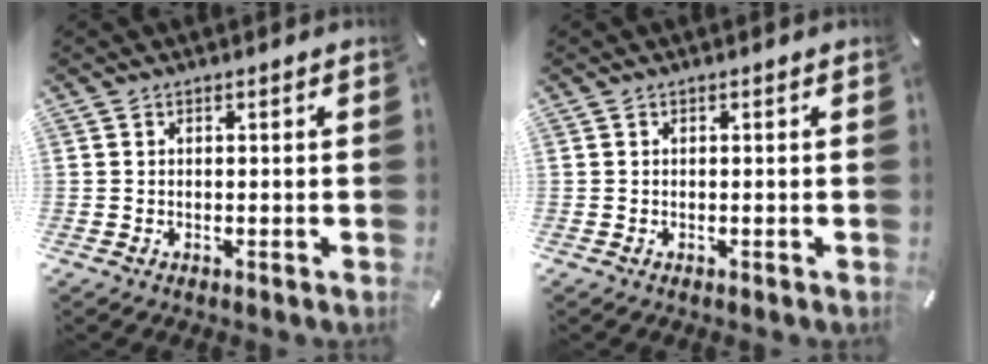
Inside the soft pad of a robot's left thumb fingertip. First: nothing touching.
{"total": 0.0}